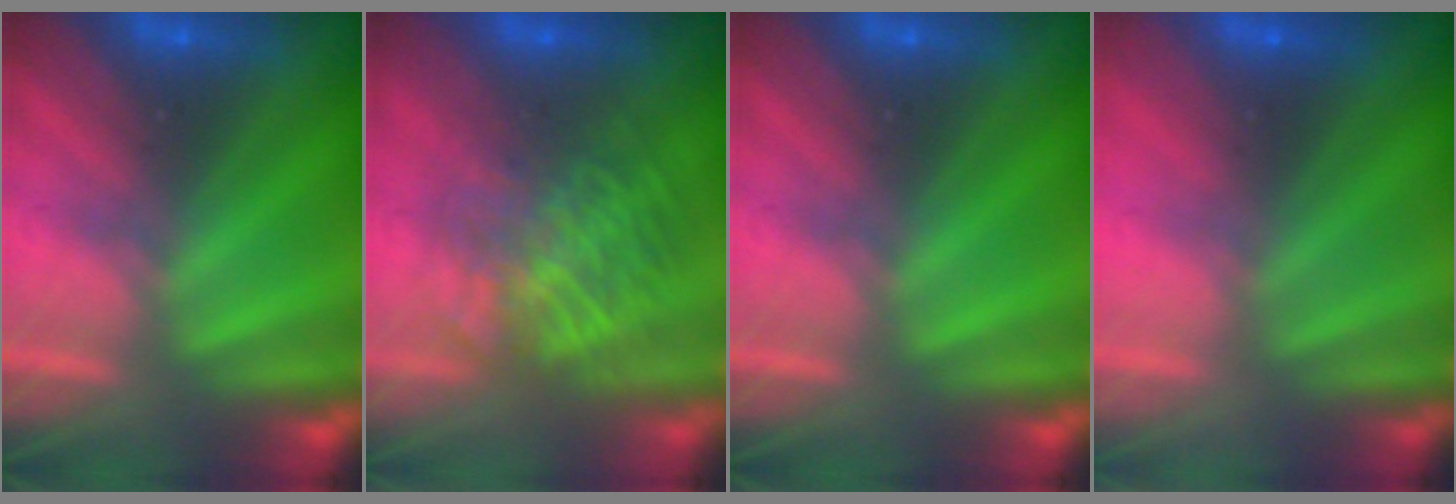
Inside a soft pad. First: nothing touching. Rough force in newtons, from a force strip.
{"total": 6.9}
{"total": 0.0}
{"total": 3.3}